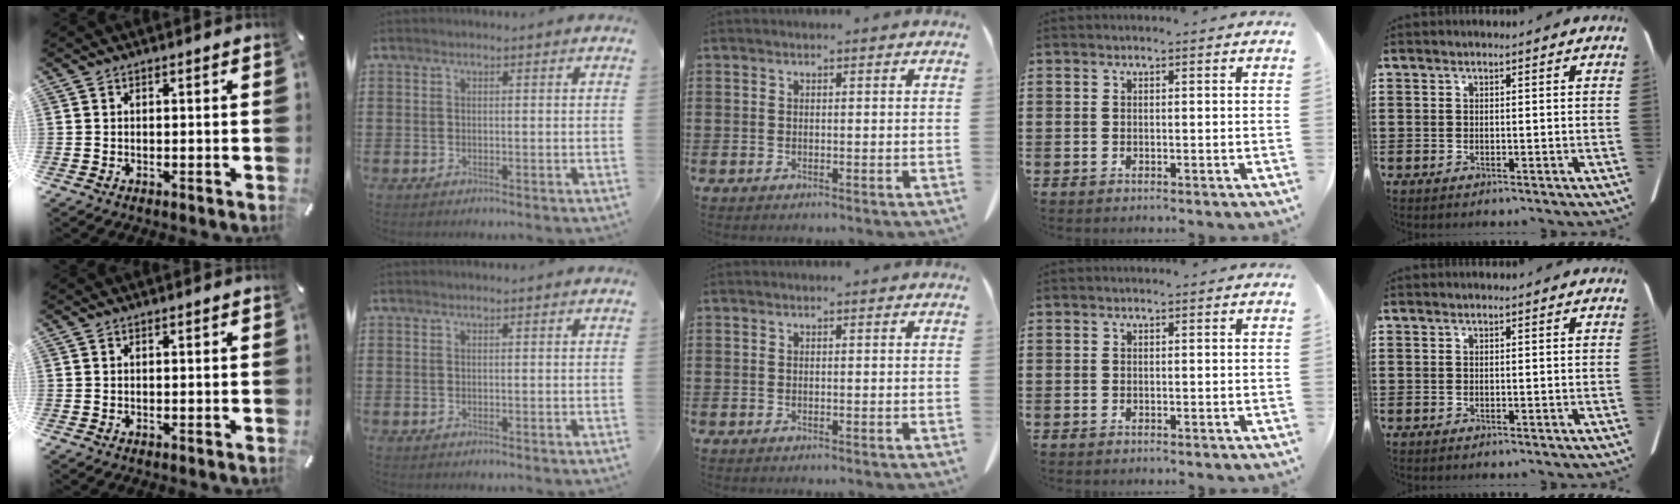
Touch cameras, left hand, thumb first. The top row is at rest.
{}